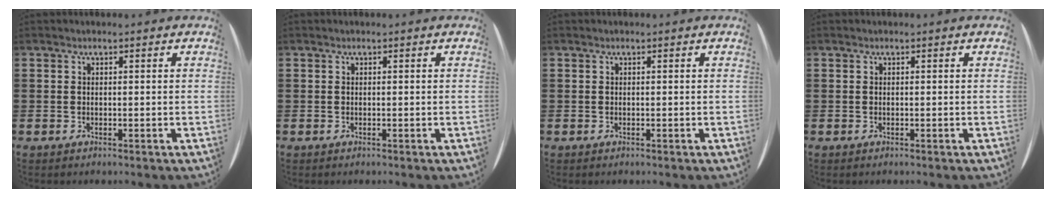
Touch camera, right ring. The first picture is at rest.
{"total": 0.0}
{"total": 0.0}
{"total": 0.0}